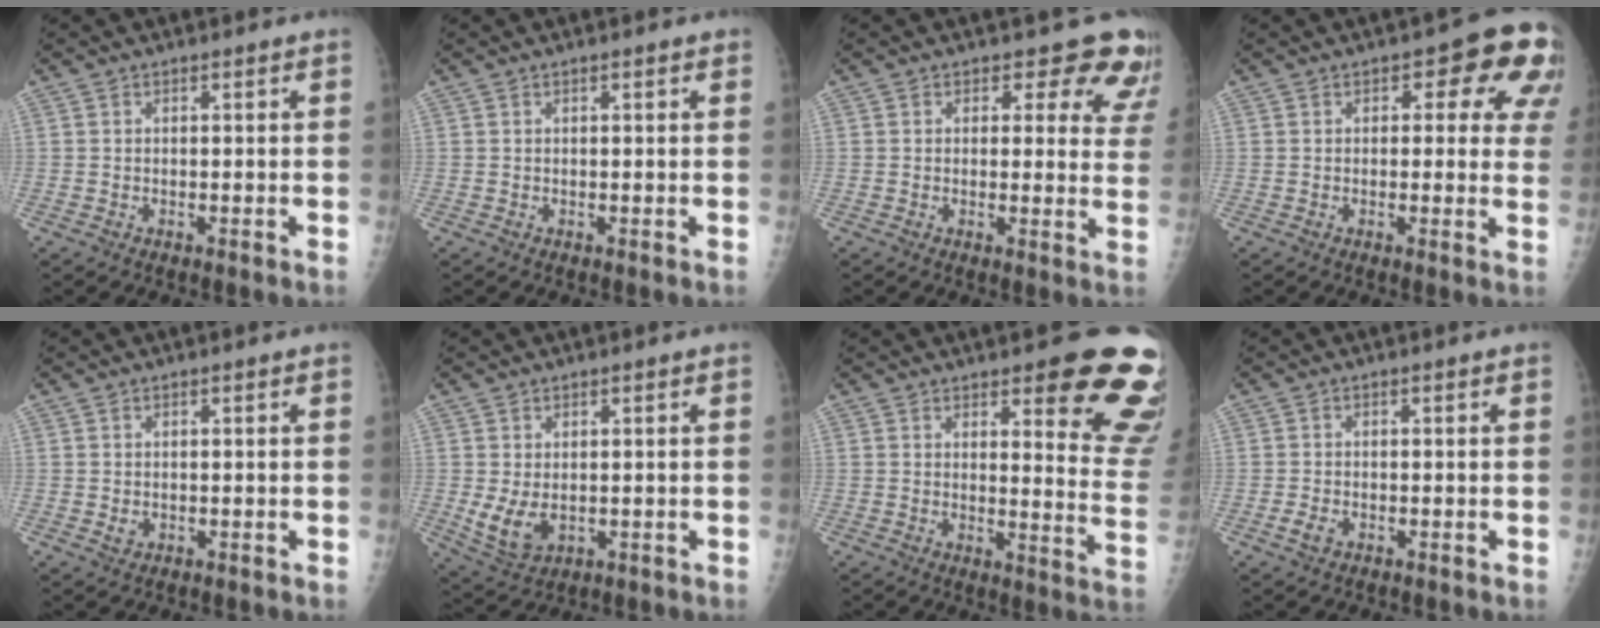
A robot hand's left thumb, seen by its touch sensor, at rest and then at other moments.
{"total": 0.9, "force": [0.5, 0.2, 0.7], "torque": [-0.011, 0.001, 0.005]}
{"total": 10.1, "force": [8.4, 5.0, 2.6], "torque": [0.030, -0.043, 0.060]}
{"total": 10.7, "force": [4.0, 5.5, 8.3], "torque": [-0.034, -0.005, 0.035]}
{"total": 1.2, "force": [-0.1, 1.0, 0.6], "torque": [-0.008, 0.000, 0.004]}
{"total": 5.7, "force": [-0.3, 3.8, 4.2], "torque": [-0.074, -0.012, 0.011]}
{"total": 16.4, "force": [10.1, 4.5, 12.1], "torque": [-0.101, -0.072, 0.115]}
{"total": 1.9, "force": [-0.8, 1.2, 1.2], "torque": [-0.024, 0.000, -0.016]}